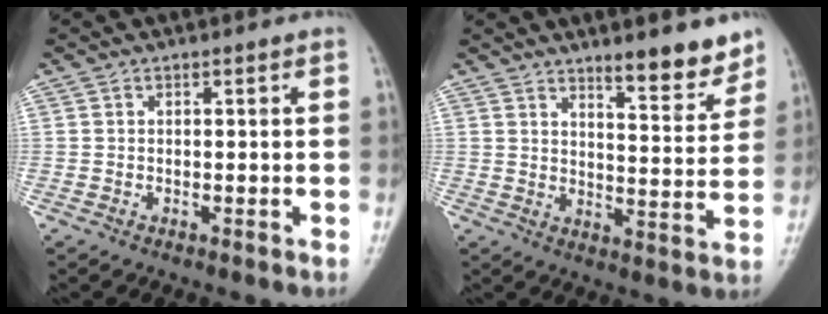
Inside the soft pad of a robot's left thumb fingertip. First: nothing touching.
{"total": 8.8, "force": [6.7, 2.1, 5.4], "torque": [-0.052, -0.051, 0.099]}